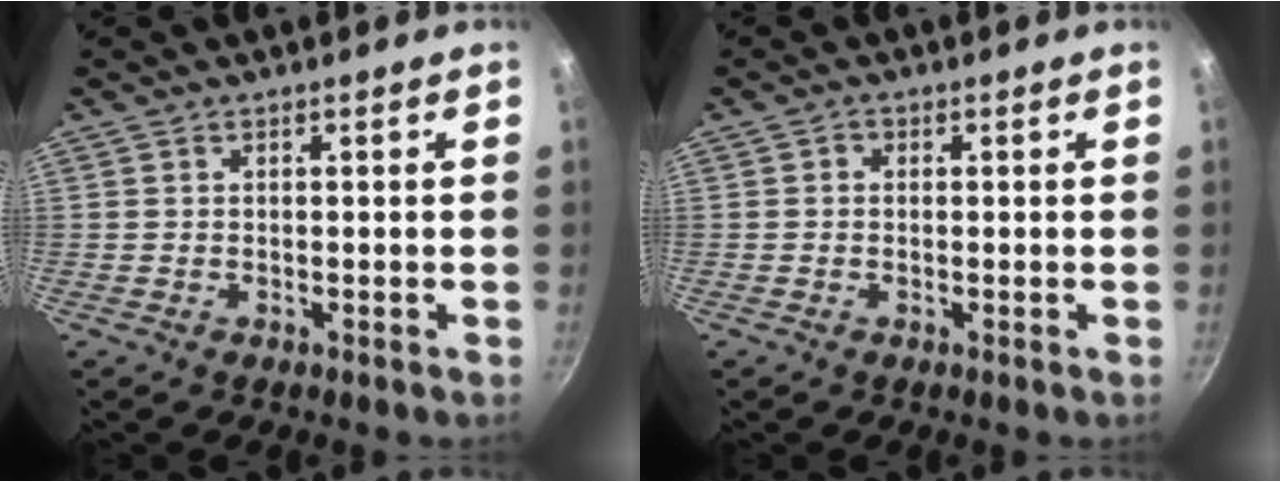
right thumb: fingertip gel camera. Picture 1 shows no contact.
{"total": 1.0, "force": [0.1, 0.9, 0.4], "torque": [-0.003, 0.003, -0.001]}